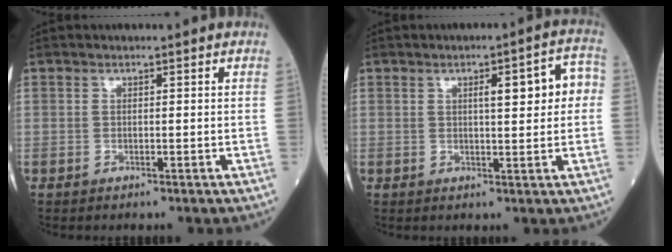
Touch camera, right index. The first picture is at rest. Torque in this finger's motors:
{"motor_torque": [1.04, 0.16, 0.17, 0.09]}